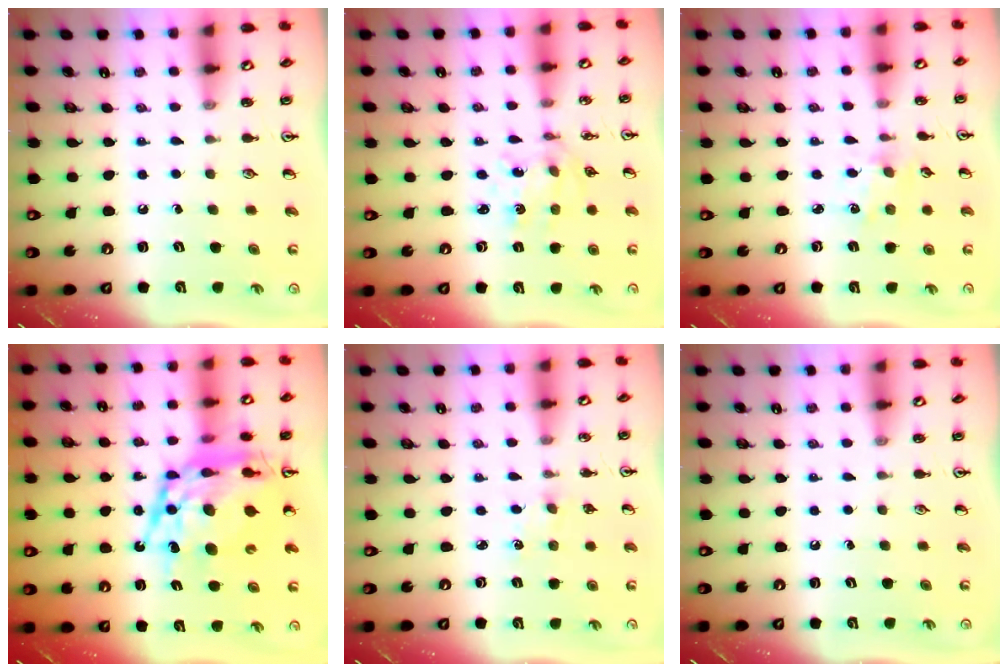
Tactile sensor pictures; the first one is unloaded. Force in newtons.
{"total": 2.9, "press": 2.7, "slide": 1.0}
{"total": 1.4, "press": 1.3, "slide": 0.2}
{"total": 21.4, "press": 21.3, "slide": 2.0}
{"total": 1.3, "press": 1.3, "slide": 0.3}
{"total": 0.0}